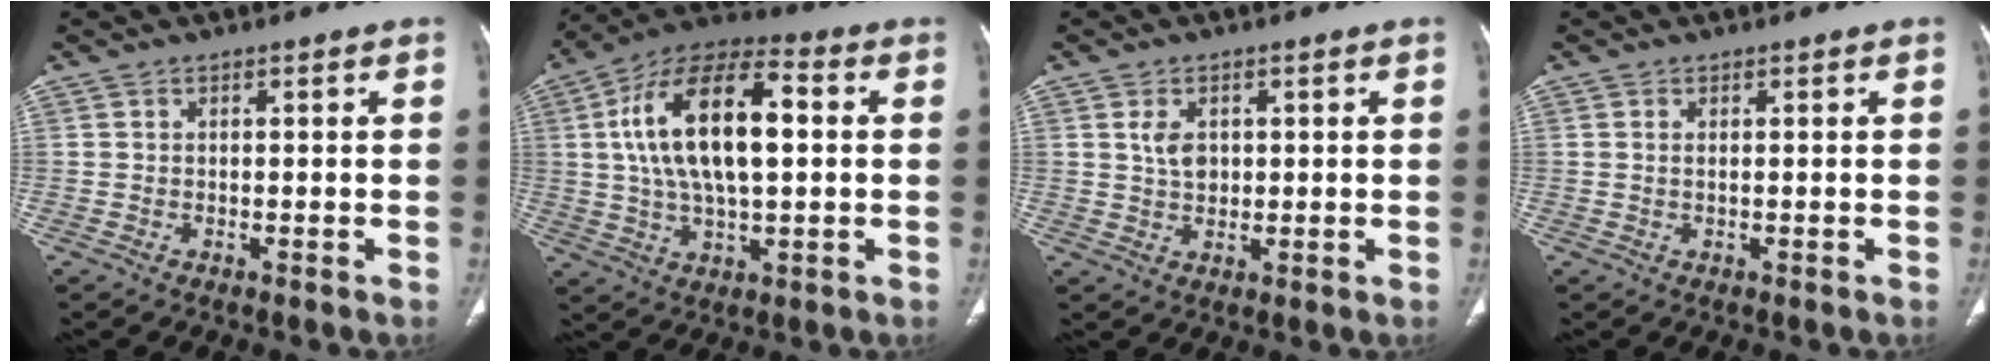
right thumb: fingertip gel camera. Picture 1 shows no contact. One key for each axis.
{"total": 20.0, "fx": 2.8, "fy": 9.2, "fz": 17.5, "tx": -0.311, "ty": 0.022, "tz": 0.041}
{"total": 3.9, "fx": 1.0, "fy": 2.7, "fz": 2.6, "tx": -0.036, "ty": -0.003, "tz": 0.021}
{"total": 0.6, "fx": 0.2, "fy": 0.2, "fz": 0.6, "tx": -0.019, "ty": 0.001, "tz": 0.004}